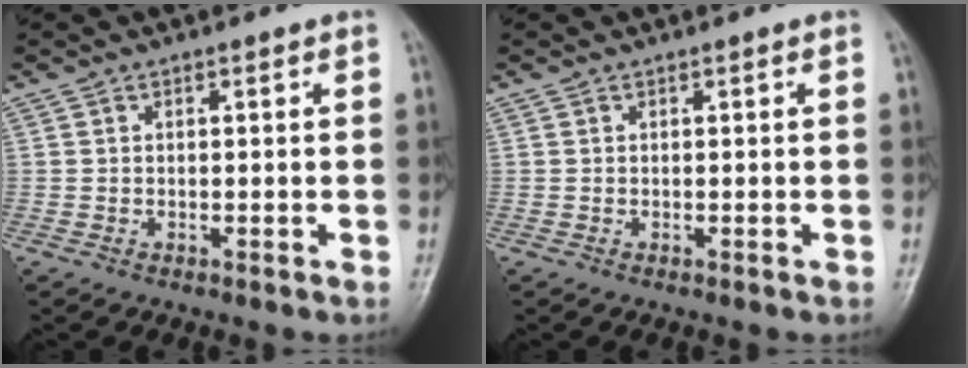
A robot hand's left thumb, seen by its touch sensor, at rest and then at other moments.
{"total": 0.0}